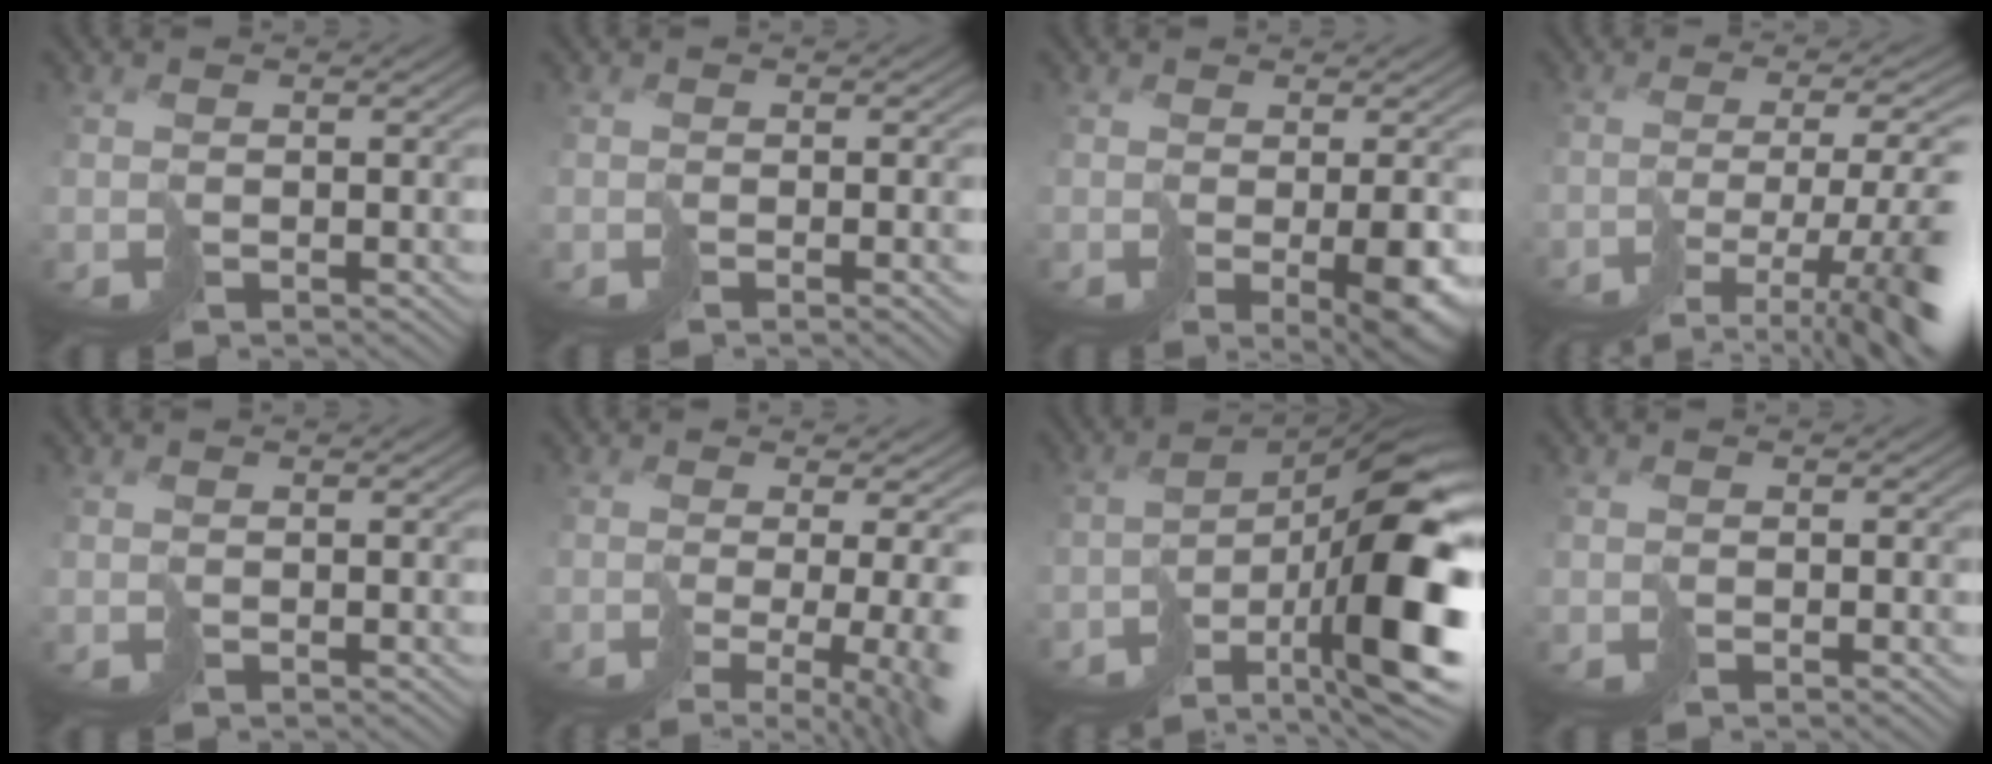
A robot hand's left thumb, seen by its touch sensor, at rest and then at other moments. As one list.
[{"total": 2.6, "force": [-0.7, 0.4, 2.5], "torque": [-0.037, -0.002, -0.013]}, {"total": 6.0, "force": [-1.2, 1.7, 5.6], "torque": [-0.078, -0.011, -0.012]}, {"total": 12.7, "force": [-5.8, 3.3, 10.8], "torque": [-0.169, -0.013, -0.089]}, {"total": 0.0}, {"total": 11.8, "force": [-3.5, 3.9, 10.5], "torque": [-0.138, -0.029, -0.030]}, {"total": 16.9, "force": [-6.5, 6.8, 14.0], "torque": [-0.214, -0.018, -0.110]}, {"total": 0.7, "force": [-0.2, 0.1, 0.7], "torque": [-0.012, -0.002, -0.005]}]